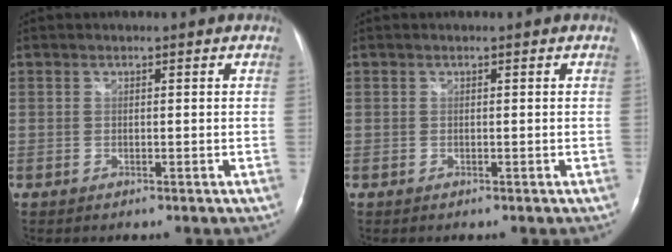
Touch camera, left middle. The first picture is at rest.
{"total": 0.0}